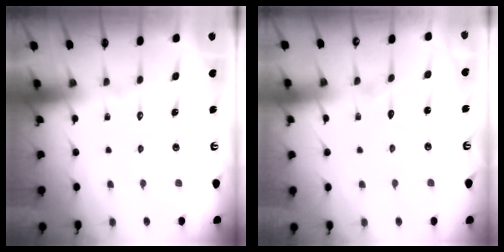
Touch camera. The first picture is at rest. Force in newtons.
{"total": 4.7, "press": 4.6, "slide": 0.6}